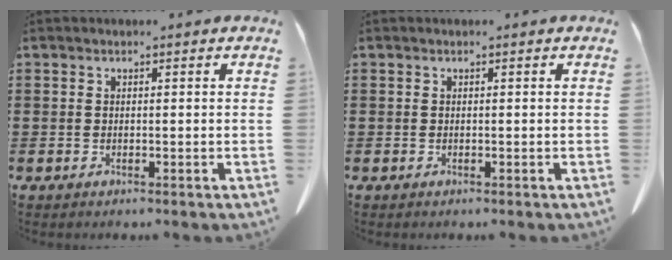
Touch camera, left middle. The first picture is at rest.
{"total": 0.0}